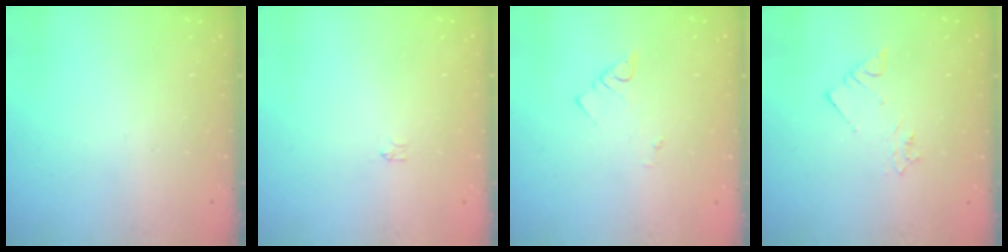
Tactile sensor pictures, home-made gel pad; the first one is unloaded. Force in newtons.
{"total": 0.0}
{"total": 2.1, "press": 2.1, "slide": 0.4}
{"total": 2.7, "press": 2.7, "slide": 0.3}